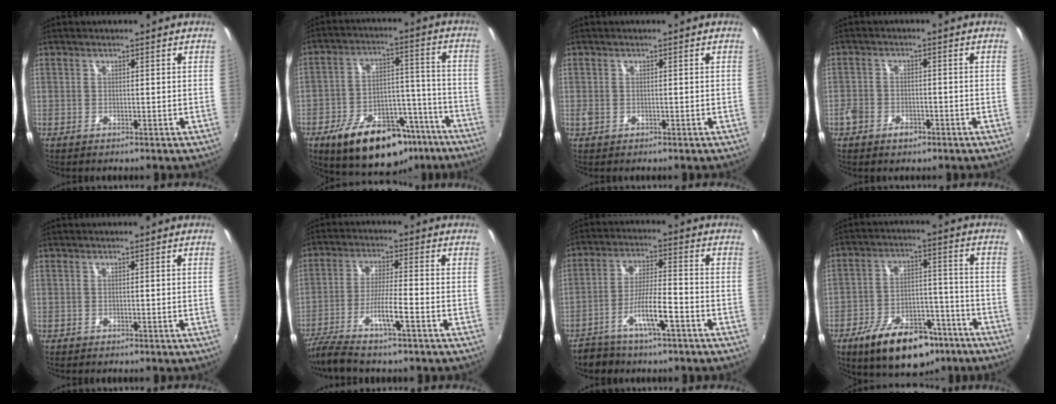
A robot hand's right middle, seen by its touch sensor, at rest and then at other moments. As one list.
[{"total": 20.8, "force": [-13.8, 10.6, 11.4], "torque": [-0.195, 0.029, -0.184]}, {"total": 1.6, "force": [-0.5, 1.2, 0.9], "torque": [-0.017, -0.003, -0.011]}, {"total": 4.7, "force": [-2.9, 3.2, 2.0], "torque": [-0.055, 0.002, -0.051]}, {"total": 0.6, "force": [0.0, -0.5, 0.4], "torque": [-0.004, 0.000, 0.000]}, {"total": 9.6, "force": [-6.3, 0.2, 7.3], "torque": [-0.147, -0.013, -0.113]}, {"total": 8.6, "force": [-5.5, 2.4, 6.2], "torque": [-0.125, 0.011, -0.089]}, {"total": 17.3, "force": [-11.5, 8.5, 9.7], "torque": [-0.173, 0.011, -0.166]}]